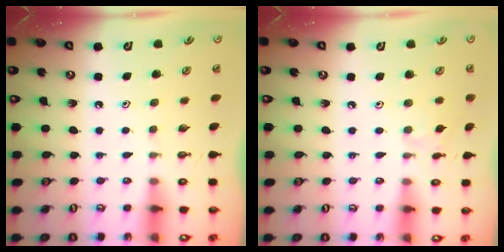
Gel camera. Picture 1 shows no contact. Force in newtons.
{"total": 3.3, "press": 3.2, "slide": 0.7}